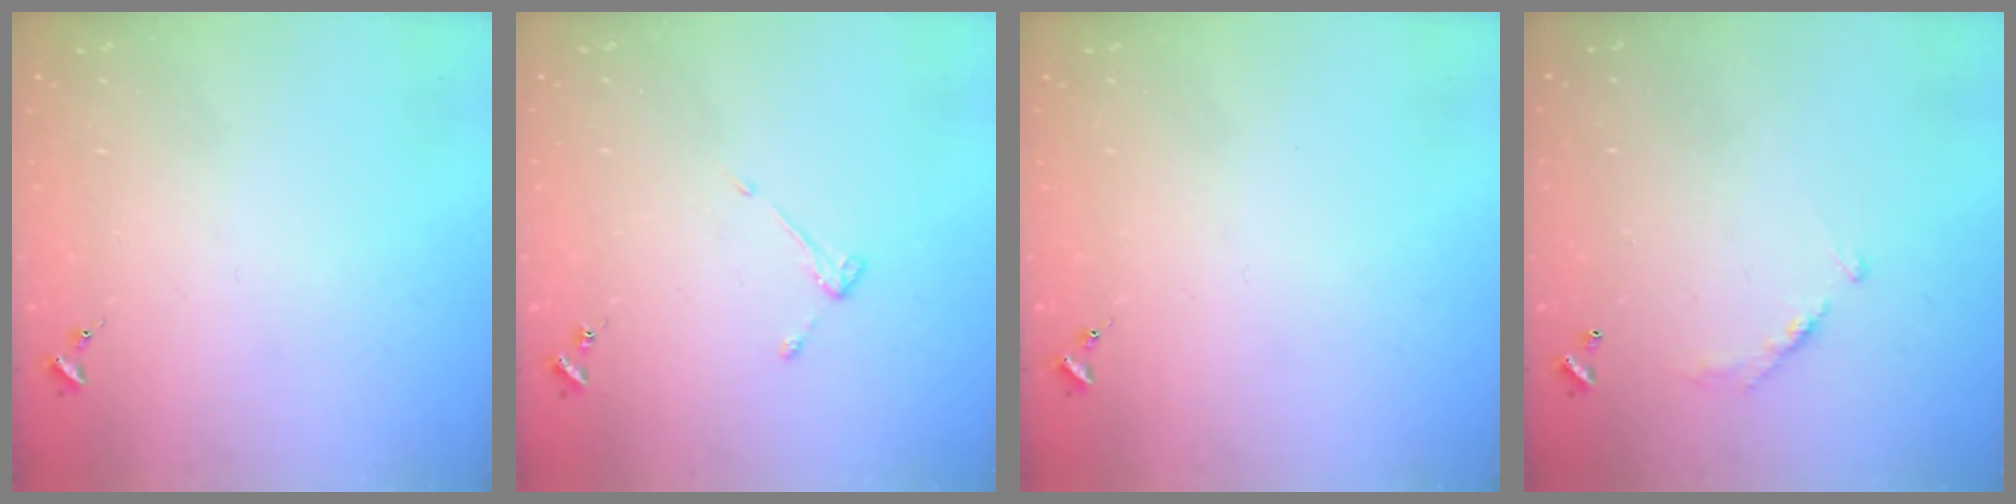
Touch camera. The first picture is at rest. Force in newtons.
{"total": 3.0, "press": 3.0, "slide": 0.4}
{"total": 0.0}
{"total": 6.5, "press": 6.5, "slide": 0.4}